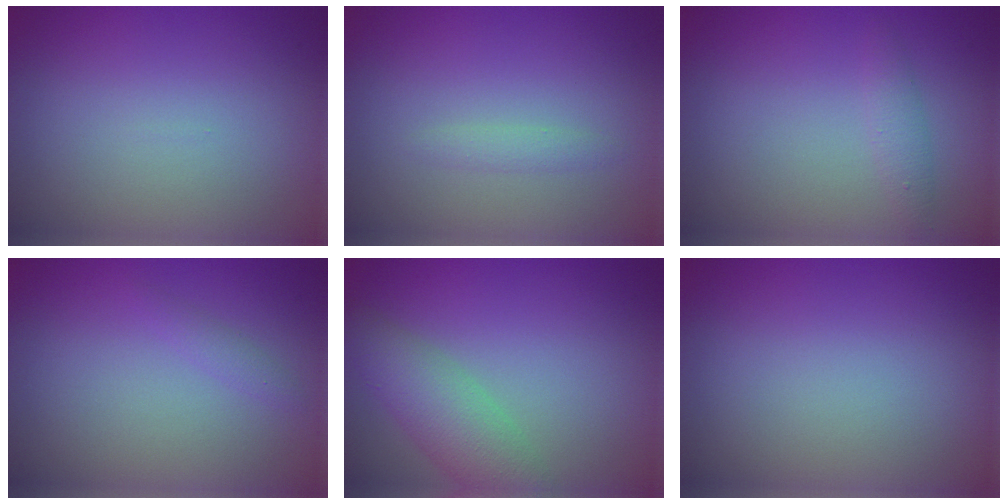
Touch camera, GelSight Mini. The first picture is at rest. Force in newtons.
{"total": 0.9, "press": 0.9, "slide": 0.0}
{"total": 1.3, "press": 1.3, "slide": 0.0}
{"total": 0.8, "press": 0.8, "slide": 0.1}
{"total": 4.6, "press": 4.6, "slide": 0.1}
{"total": 0.0}